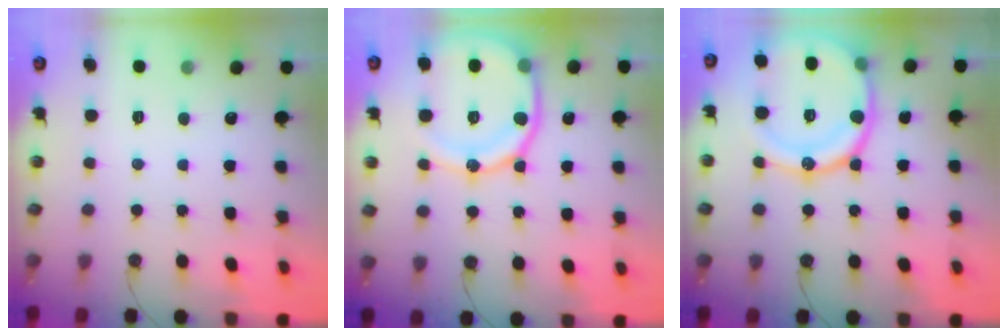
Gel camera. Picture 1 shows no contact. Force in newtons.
{"total": 17.7, "press": 17.6, "slide": 1.9}
{"total": 20.8, "press": 20.7, "slide": 2.5}